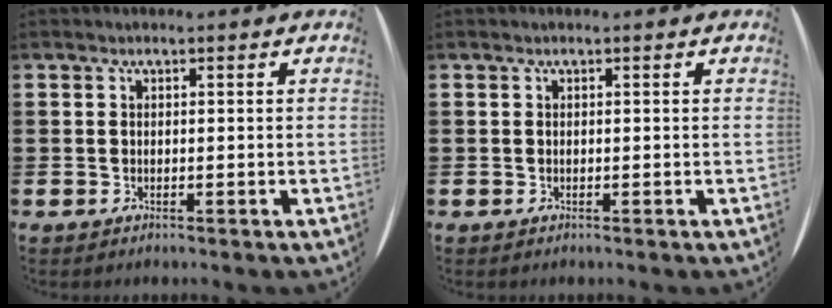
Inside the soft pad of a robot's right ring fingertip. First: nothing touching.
{"total": 0.0}